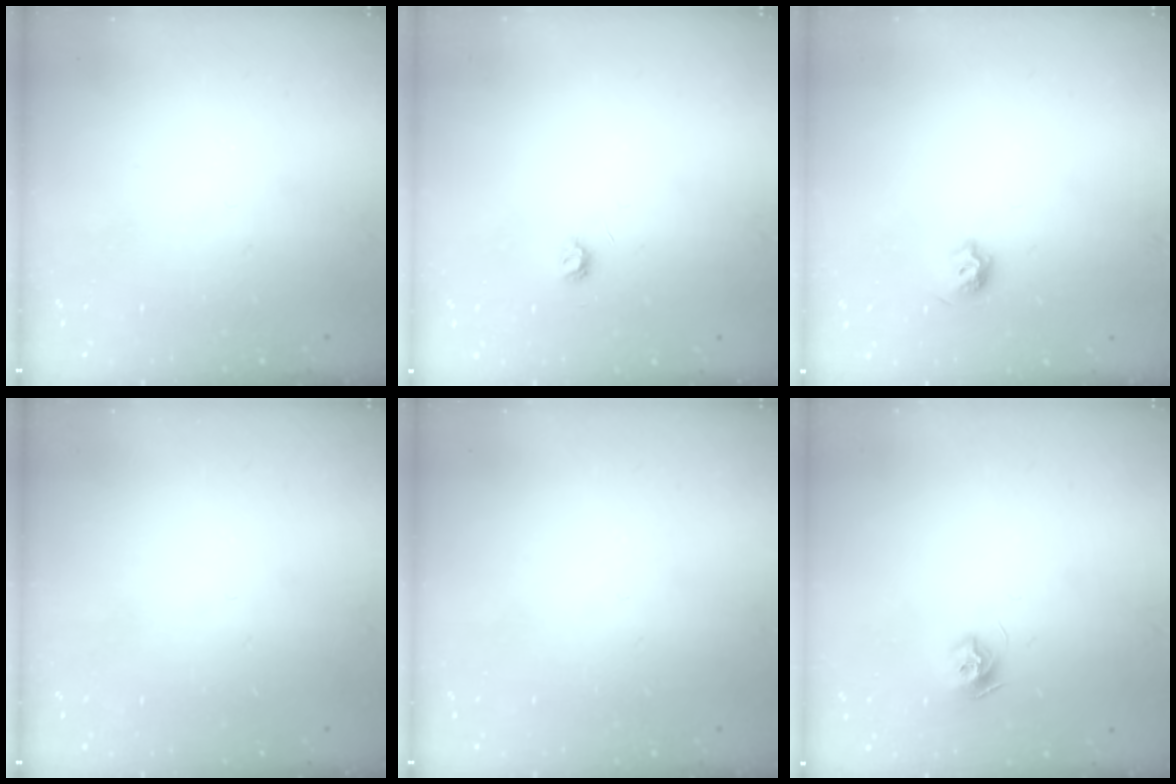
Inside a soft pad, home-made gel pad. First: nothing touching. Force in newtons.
{"total": 3.7, "press": 3.7, "slide": 0.4}
{"total": 4.9, "press": 4.8, "slide": 0.8}
{"total": 0.0}
{"total": 0.0}
{"total": 7.6, "press": 7.6, "slide": 0.2}